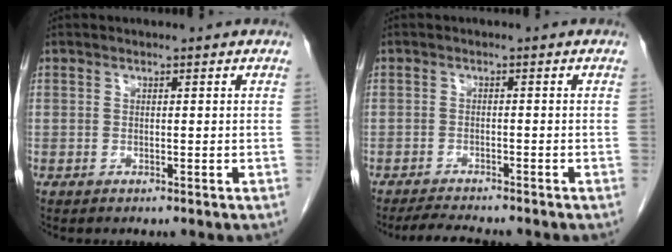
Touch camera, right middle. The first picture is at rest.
{"total": 4.6, "force": [-4.2, 0.3, 1.7], "torque": [-0.031, -0.015, -0.068]}